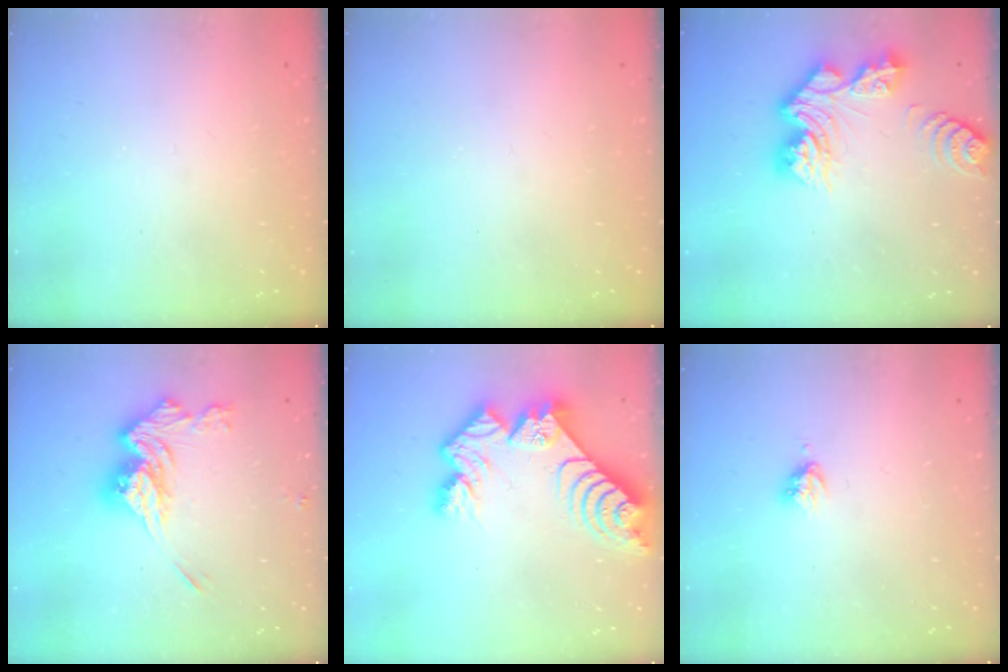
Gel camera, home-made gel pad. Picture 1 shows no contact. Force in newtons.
{"total": 0.0}
{"total": 13.3, "press": 13.3, "slide": 1.2}
{"total": 15.3, "press": 15.2, "slide": 0.3}
{"total": 14.6, "press": 14.6, "slide": 1.3}
{"total": 3.1, "press": 3.1, "slide": 0.4}